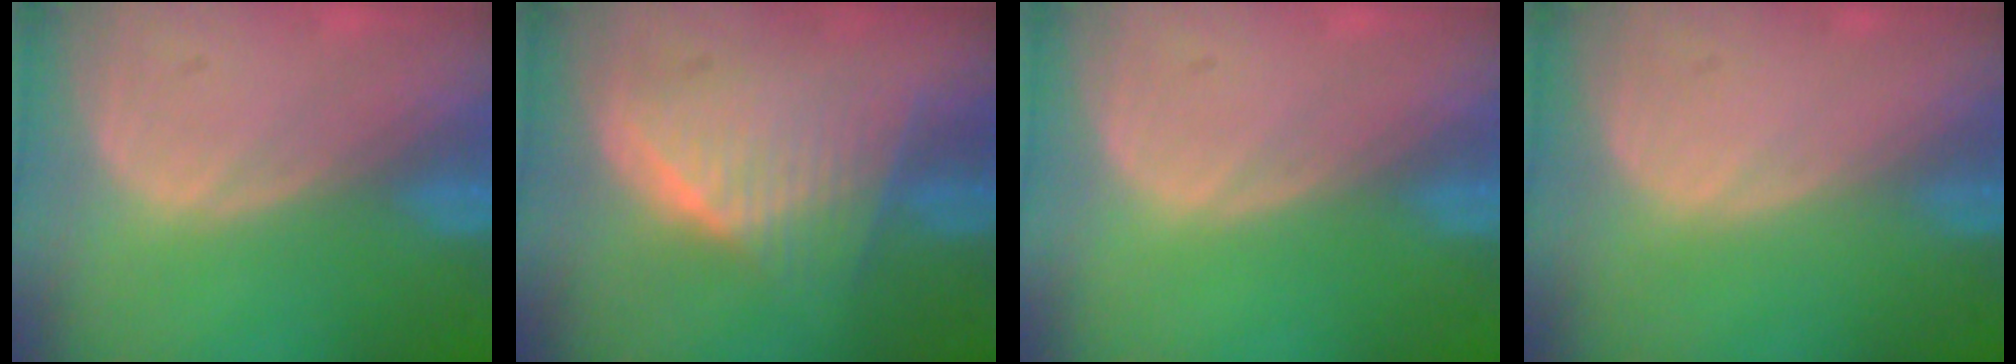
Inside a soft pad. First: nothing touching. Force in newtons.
{"total": 6.3, "press": 6.1, "slide": 1.6}
{"total": 0.0}
{"total": 0.0}